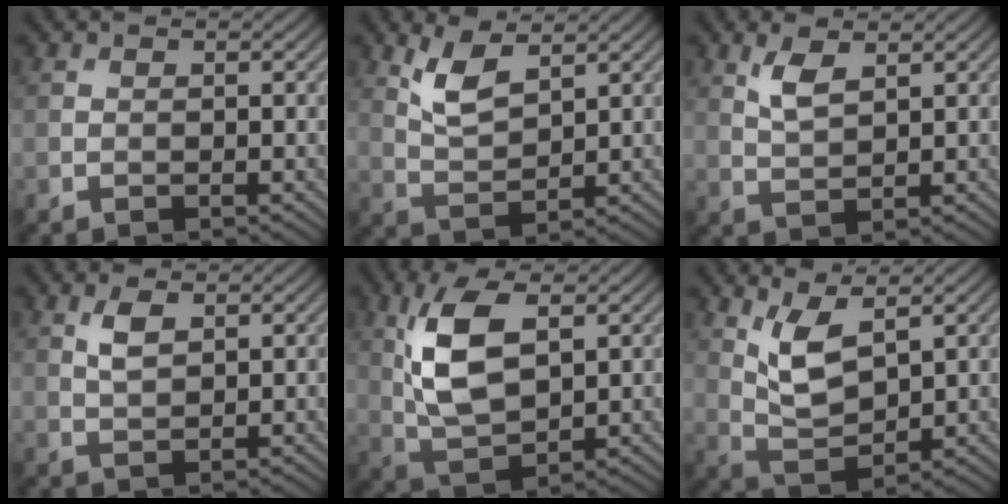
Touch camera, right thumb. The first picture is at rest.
{"total": 5.1, "force": [3.0, 1.9, 3.6], "torque": [-0.087, -0.003, 0.064]}
{"total": 3.2, "force": [1.8, 1.2, 2.4], "torque": [-0.058, -0.001, 0.040]}
{"total": 2.6, "force": [1.2, 1.2, 2.0], "torque": [-0.046, 0.001, 0.026]}
{"total": 9.9, "force": [2.8, 4.7, 8.2], "torque": [-0.184, -0.001, 0.054]}
{"total": 6.3, "force": [3.1, 2.5, 4.8], "torque": [-0.110, -0.007, 0.067]}